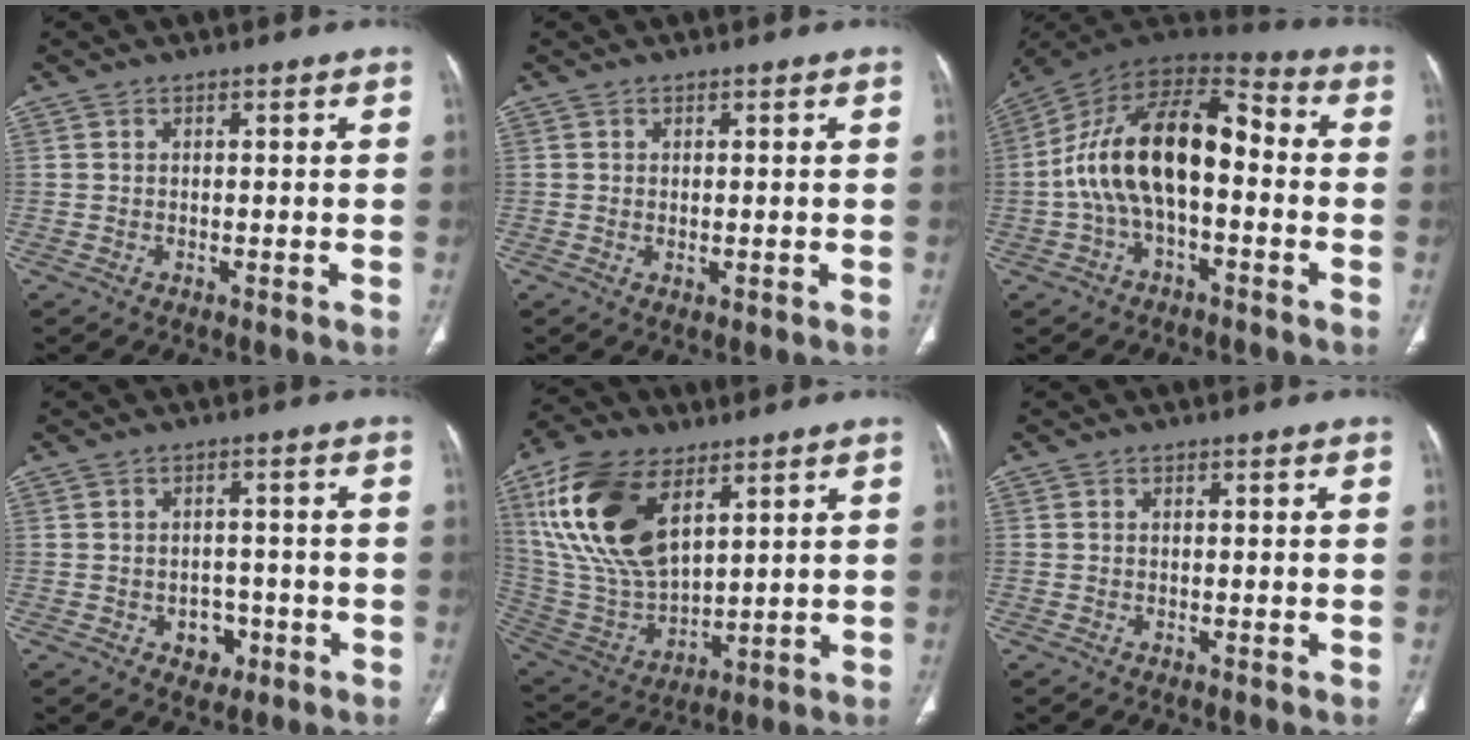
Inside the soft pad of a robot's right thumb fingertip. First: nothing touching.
{"total": 0.8, "force": [0.0, 0.4, 0.7], "torque": [-0.015, -0.005, 0.005]}
{"total": 18.5, "force": [-1.5, 9.4, 15.8], "torque": [-0.272, 0.052, -0.034]}
{"total": 4.3, "force": [-1.7, 3.4, 2.1], "torque": [-0.004, 0.013, -0.017]}
{"total": 21.8, "force": [9.4, 11.5, 16.0], "torque": [-0.307, -0.031, 0.189]}
{"total": 0.0}